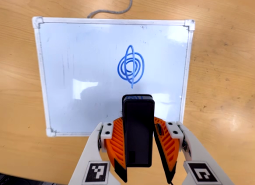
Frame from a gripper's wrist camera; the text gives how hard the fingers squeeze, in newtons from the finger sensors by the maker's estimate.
{"total": 5.5, "left": 4.3, "right": 6.7}